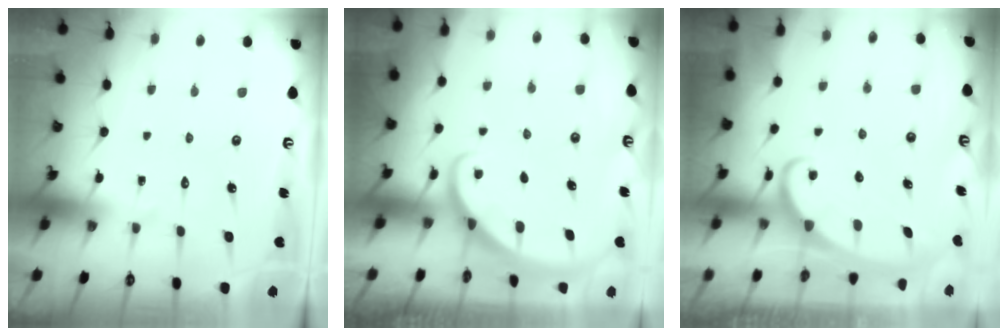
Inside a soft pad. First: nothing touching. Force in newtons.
{"total": 2.1, "press": 2.1, "slide": 0.1}
{"total": 2.3, "press": 2.3, "slide": 0.4}